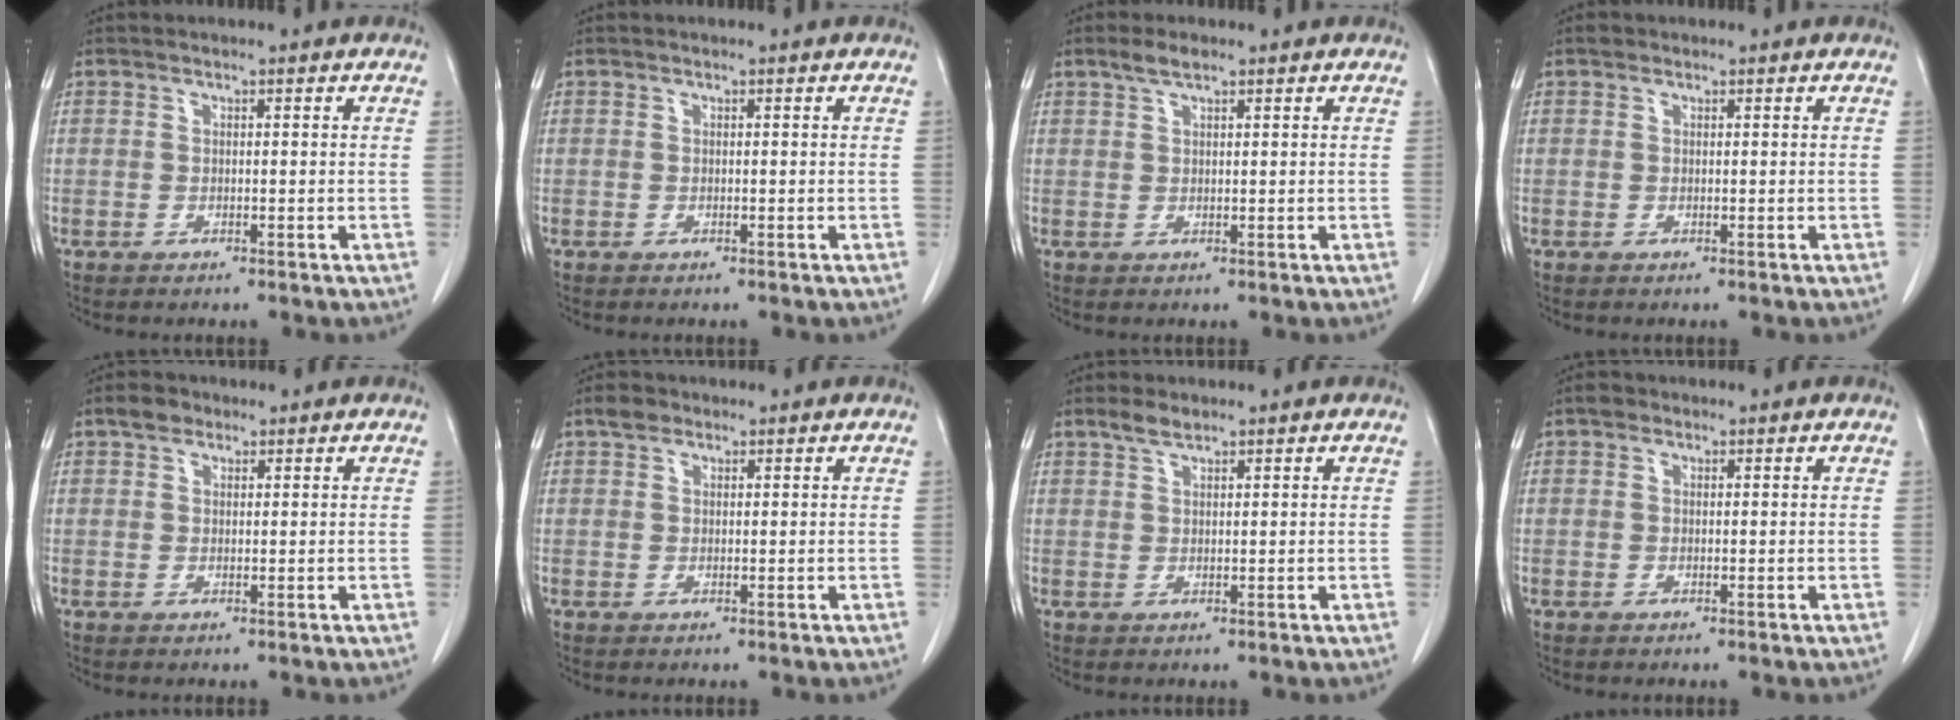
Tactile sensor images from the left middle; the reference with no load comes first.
{"total": 0.0}
{"total": 2.3, "force": [1.7, 0.5, 1.5], "torque": [-0.034, 0.007, 0.034]}
{"total": 0.6, "force": [0.5, 0.3, 0.1], "torque": [-0.006, 0.004, 0.007]}
{"total": 2.3, "force": [1.6, 1.4, 0.9], "torque": [-0.019, 0.008, 0.026]}
{"total": 1.9, "force": [1.4, 1.1, 0.7], "torque": [-0.016, 0.008, 0.023]}
{"total": 2.3, "force": [1.9, 0.6, 1.2], "torque": [-0.030, 0.004, 0.037]}
{"total": 1.0, "force": [0.7, 0.7, 0.3], "torque": [-0.006, 0.008, 0.008]}